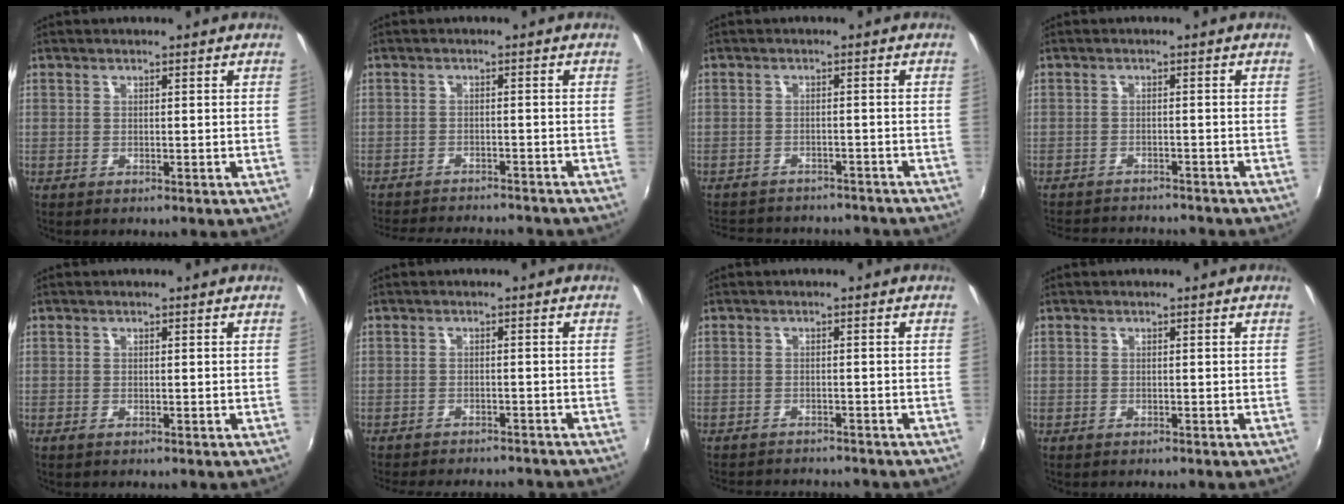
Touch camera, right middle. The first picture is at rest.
{"total": 12.8, "force": [-11.6, 2.6, 4.7], "torque": [-0.107, -0.014, -0.168]}
{"total": 13.2, "force": [-11.5, 4.6, 4.5], "torque": [-0.105, -0.005, -0.155]}
{"total": 9.9, "force": [-9.2, 2.3, 3.0], "torque": [-0.080, -0.011, -0.136]}
{"total": 0.6, "force": [-0.4, 0.2, 0.3], "torque": [-0.008, -0.003, -0.009]}
{"total": 11.3, "force": [-10.1, 2.9, 4.2], "torque": [-0.096, -0.018, -0.140]}
{"total": 7.1, "force": [-6.6, 1.5, 1.9], "torque": [-0.054, -0.014, -0.098]}
{"total": 0.9, "force": [-0.7, 0.5, 0.0], "torque": [-0.002, -0.001, -0.014]}